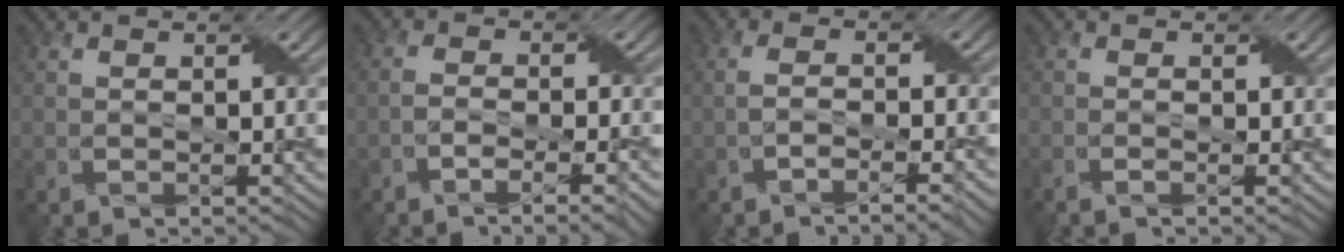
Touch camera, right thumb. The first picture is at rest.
{"total": 4.8, "force": [-3.2, 1.0, 3.5], "torque": [-0.062, -0.001, -0.054]}
{"total": 4.1, "force": [-2.5, 0.8, 3.2], "torque": [-0.051, 0.002, -0.050]}
{"total": 1.1, "force": [-0.8, 0.1, 0.8], "torque": [-0.008, 0.003, -0.023]}